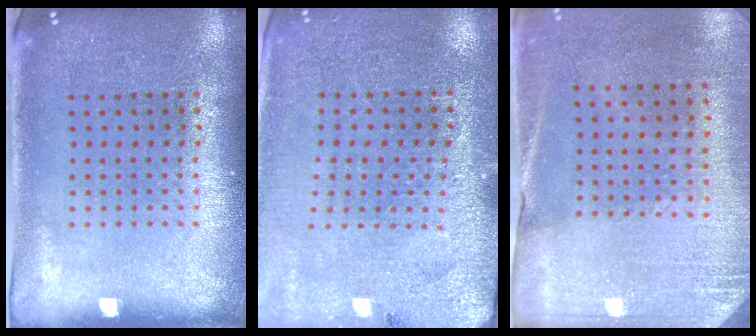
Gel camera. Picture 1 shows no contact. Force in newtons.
{"total": 2.8, "press": 2.8, "slide": 0.3}
{"total": 2.6, "press": 2.4, "slide": 1.0}